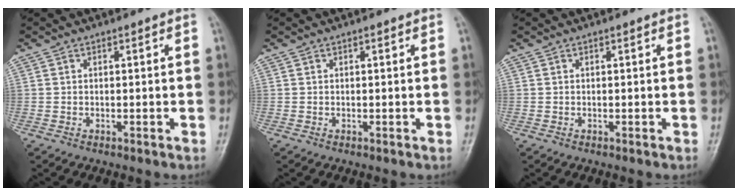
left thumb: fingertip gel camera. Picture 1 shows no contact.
{"total": 0.0}
{"total": 0.0}